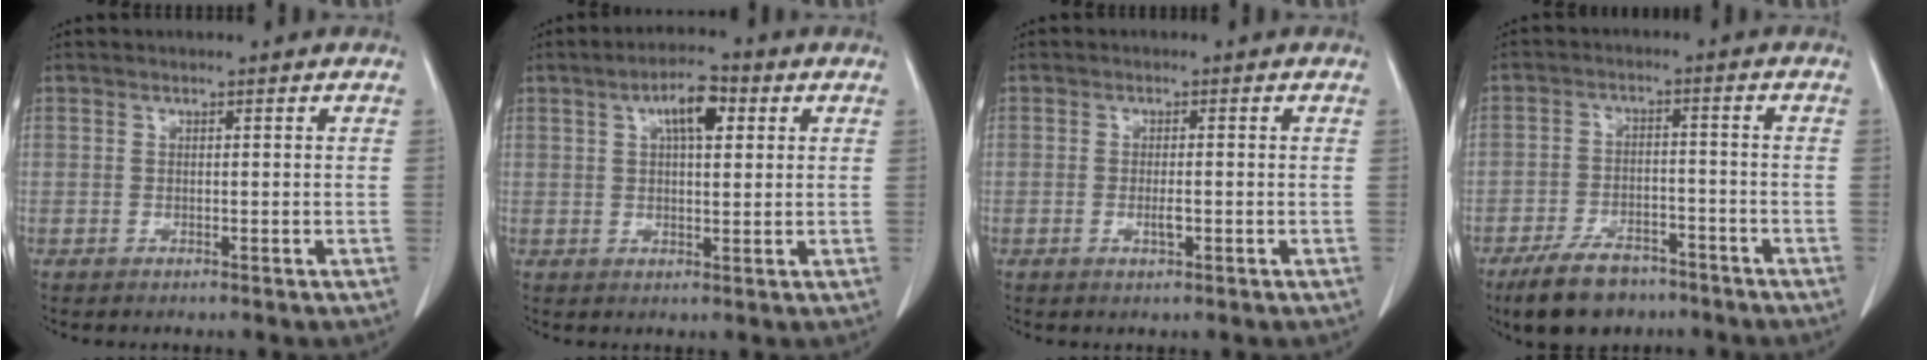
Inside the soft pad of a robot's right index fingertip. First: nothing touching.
{"total": 6.7, "force": [2.6, 2.5, 5.7], "torque": [-0.103, 0.014, 0.044]}
{"total": 2.4, "force": [-0.7, 0.8, 2.1], "torque": [-0.043, -0.001, -0.008]}
{"total": 9.7, "force": [-7.1, 4.6, 4.7], "torque": [-0.088, -0.005, -0.119]}